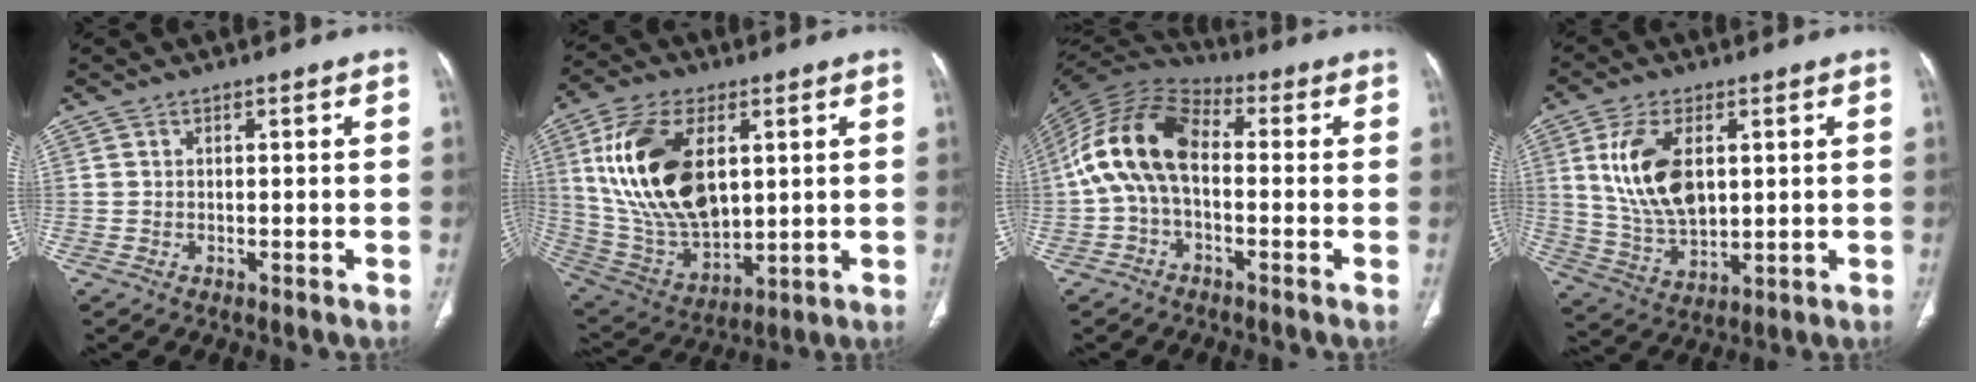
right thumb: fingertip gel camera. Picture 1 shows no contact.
{"total": 21.8, "force": [5.0, 12.5, 17.1], "torque": [-0.316, -0.019, 0.105]}
{"total": 14.0, "force": [-0.3, 8.0, 11.5], "torque": [-0.217, 0.037, -0.020]}
{"total": 13.3, "force": [3.2, 7.5, 10.5], "torque": [-0.198, -0.014, 0.072]}